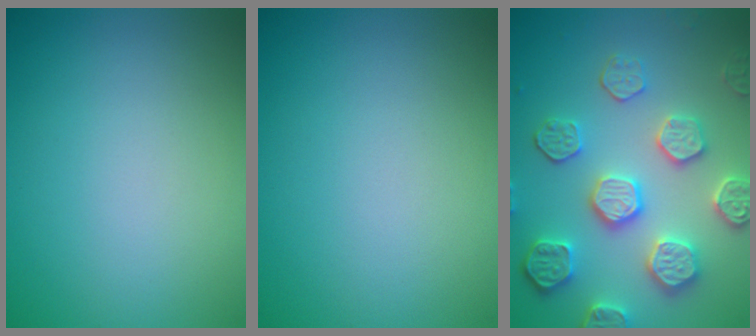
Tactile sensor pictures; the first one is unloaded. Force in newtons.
{"total": 0.0}
{"total": 5.6, "press": 5.0, "slide": 2.5}